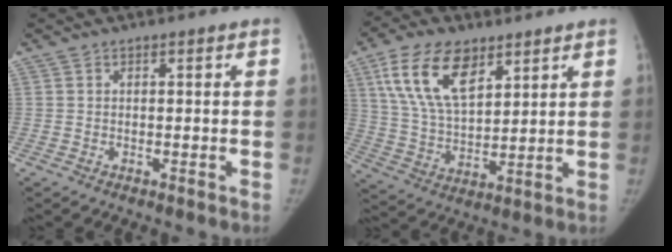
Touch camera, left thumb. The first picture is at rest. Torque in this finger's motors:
{"motor_torque": [0.56, 0.32, 1.76, -1.01, 0.52]}